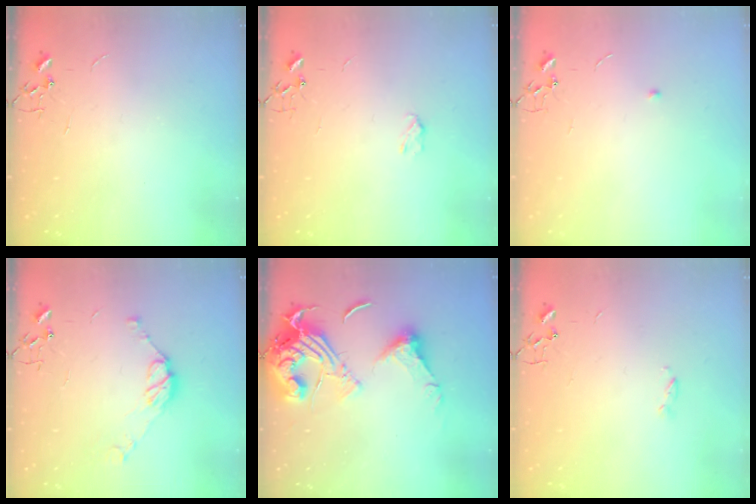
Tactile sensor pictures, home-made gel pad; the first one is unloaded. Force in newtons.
{"total": 3.2, "press": 3.1, "slide": 0.5}
{"total": 3.6, "press": 3.5, "slide": 0.5}
{"total": 9.0, "press": 9.0, "slide": 0.7}
{"total": 16.9, "press": 16.7, "slide": 2.0}
{"total": 2.3, "press": 2.2, "slide": 0.4}